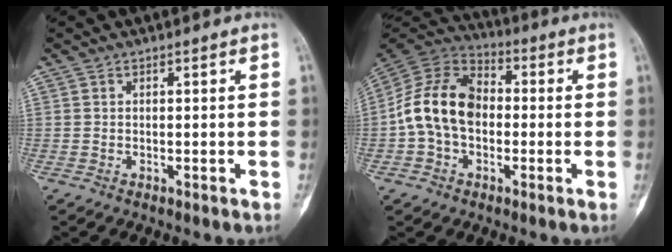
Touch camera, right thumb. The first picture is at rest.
{"total": 14.5, "force": [-1.1, 10.2, 10.2], "torque": [-0.179, 0.038, -0.032]}